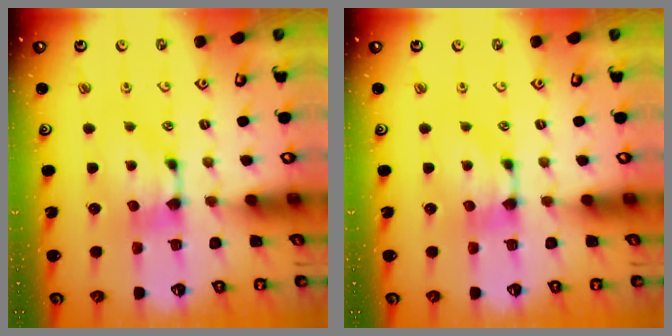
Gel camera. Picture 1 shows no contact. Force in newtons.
{"total": 0.0}